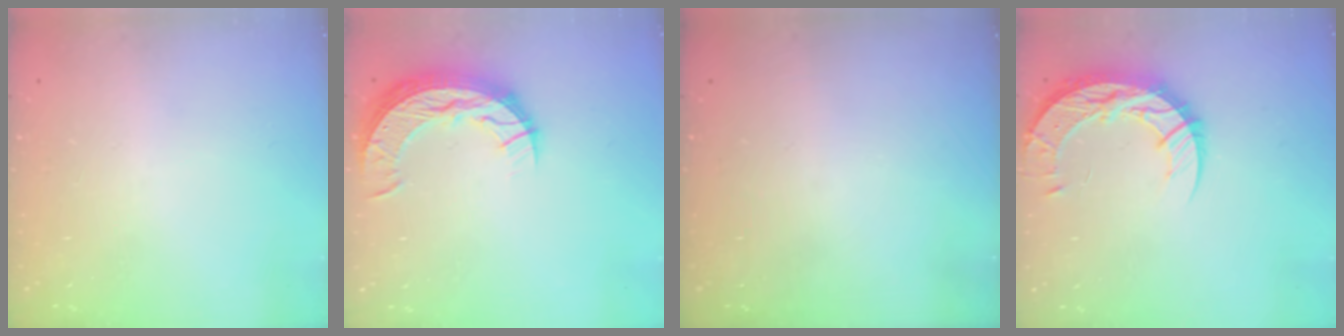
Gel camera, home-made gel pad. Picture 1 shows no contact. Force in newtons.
{"total": 12.2, "press": 12.2, "slide": 0.9}
{"total": 0.0}
{"total": 13.5, "press": 13.5, "slide": 1.0}